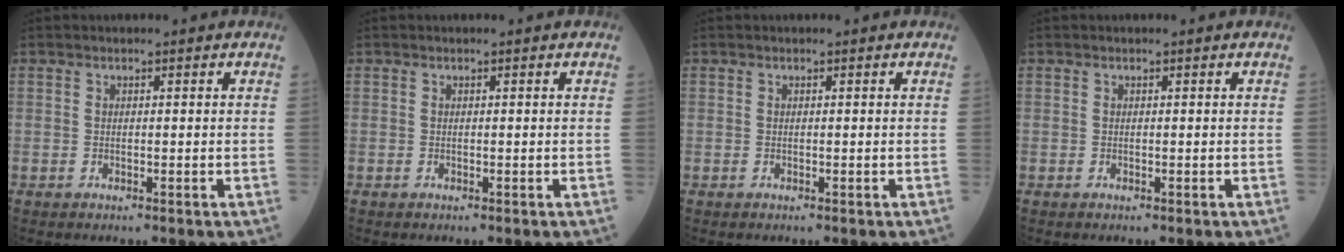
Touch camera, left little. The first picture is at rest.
{"total": 0.0}
{"total": 0.0}
{"total": 0.0}